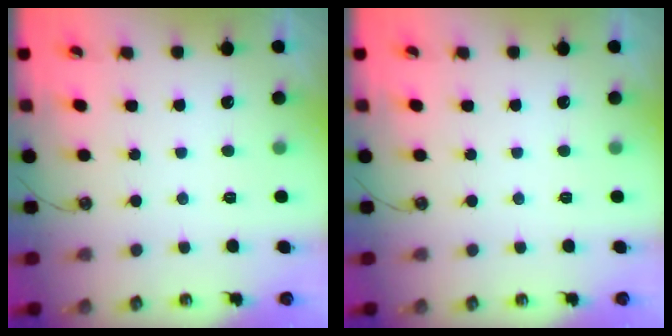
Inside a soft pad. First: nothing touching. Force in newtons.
{"total": 0.0}